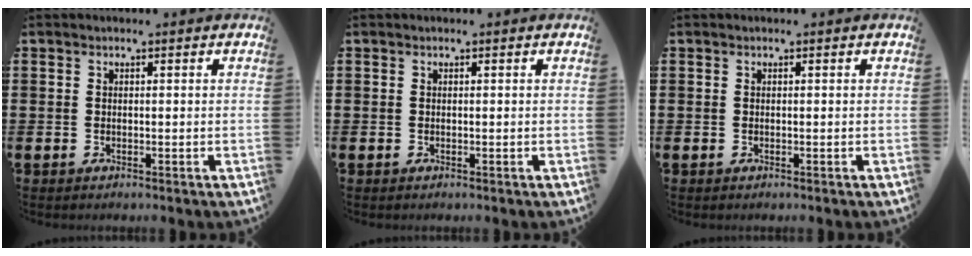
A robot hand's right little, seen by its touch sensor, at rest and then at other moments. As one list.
[{"total": 0.0}, {"total": 0.0}]